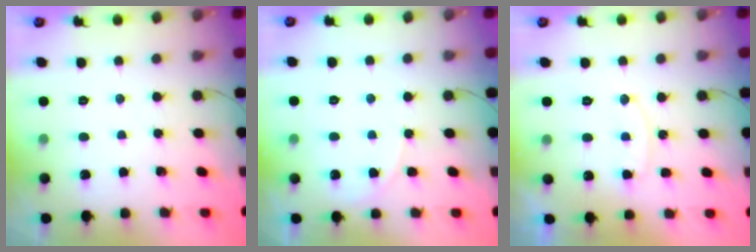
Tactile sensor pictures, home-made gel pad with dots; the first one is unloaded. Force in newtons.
{"total": 5.6, "press": 5.6, "slide": 0.8}
{"total": 10.0, "press": 9.9, "slide": 0.7}